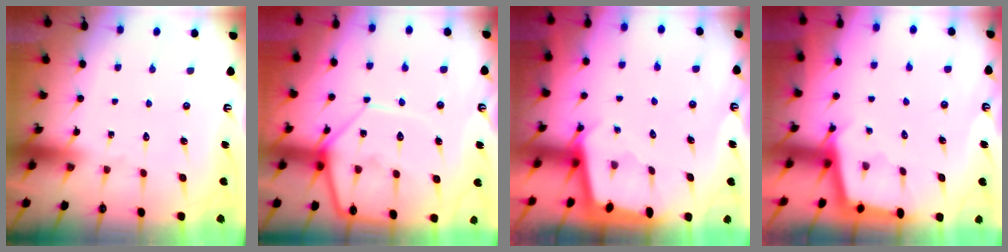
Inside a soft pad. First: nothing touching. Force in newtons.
{"total": 11.8, "press": 11.7, "slide": 1.1}
{"total": 2.0, "press": 2.0, "slide": 0.2}
{"total": 2.3, "press": 2.3, "slide": 0.2}